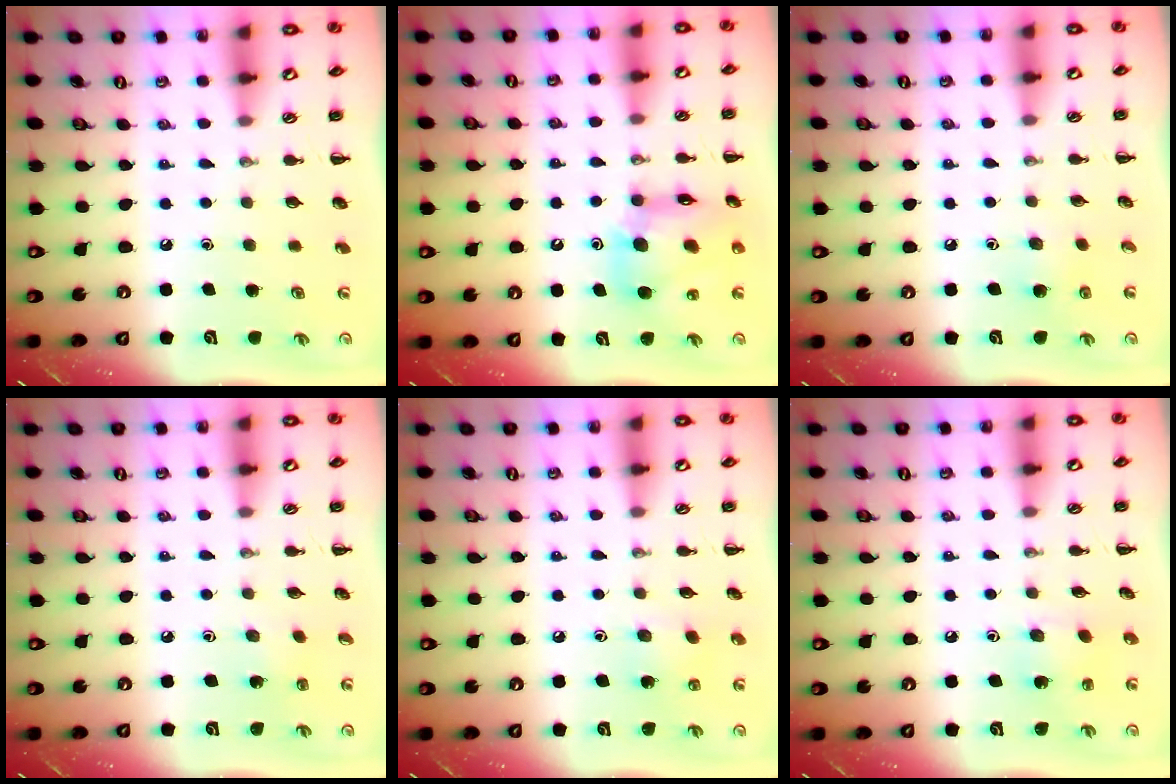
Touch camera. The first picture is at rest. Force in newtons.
{"total": 12.3, "press": 11.8, "slide": 3.4}
{"total": 4.9, "press": 4.7, "slide": 1.2}
{"total": 1.3, "press": 1.2, "slide": 0.6}
{"total": 3.4, "press": 3.3, "slide": 1.0}
{"total": 3.7, "press": 3.5, "slide": 1.2}